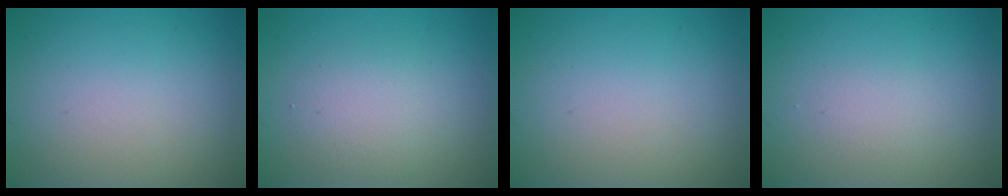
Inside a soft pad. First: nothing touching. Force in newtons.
{"total": 2.6, "press": 2.6, "slide": 0.1}
{"total": 0.0}
{"total": 1.1, "press": 1.1, "slide": 0.0}